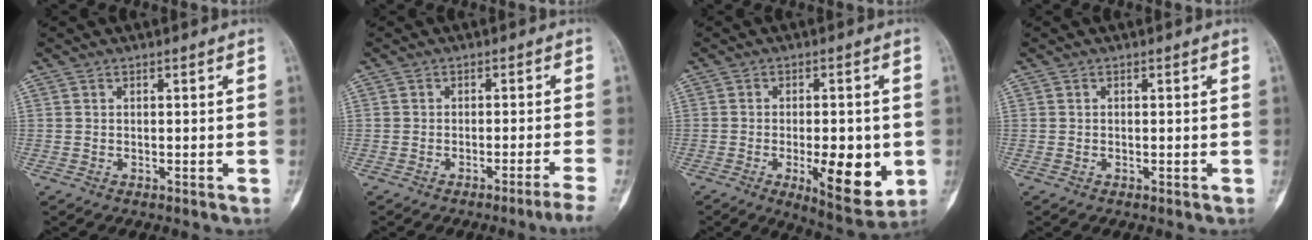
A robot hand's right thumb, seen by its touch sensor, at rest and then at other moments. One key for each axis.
{"total": 4.2, "fx": -3.2, "fy": -1.2, "fz": 2.4, "tx": -0.046, "ty": 0.016, "tz": -0.046}
{"total": 12.3, "fx": -2.8, "fy": 4.7, "fz": 11.0, "tx": -0.139, "ty": -0.015, "tz": -0.030}
{"total": 0.0}